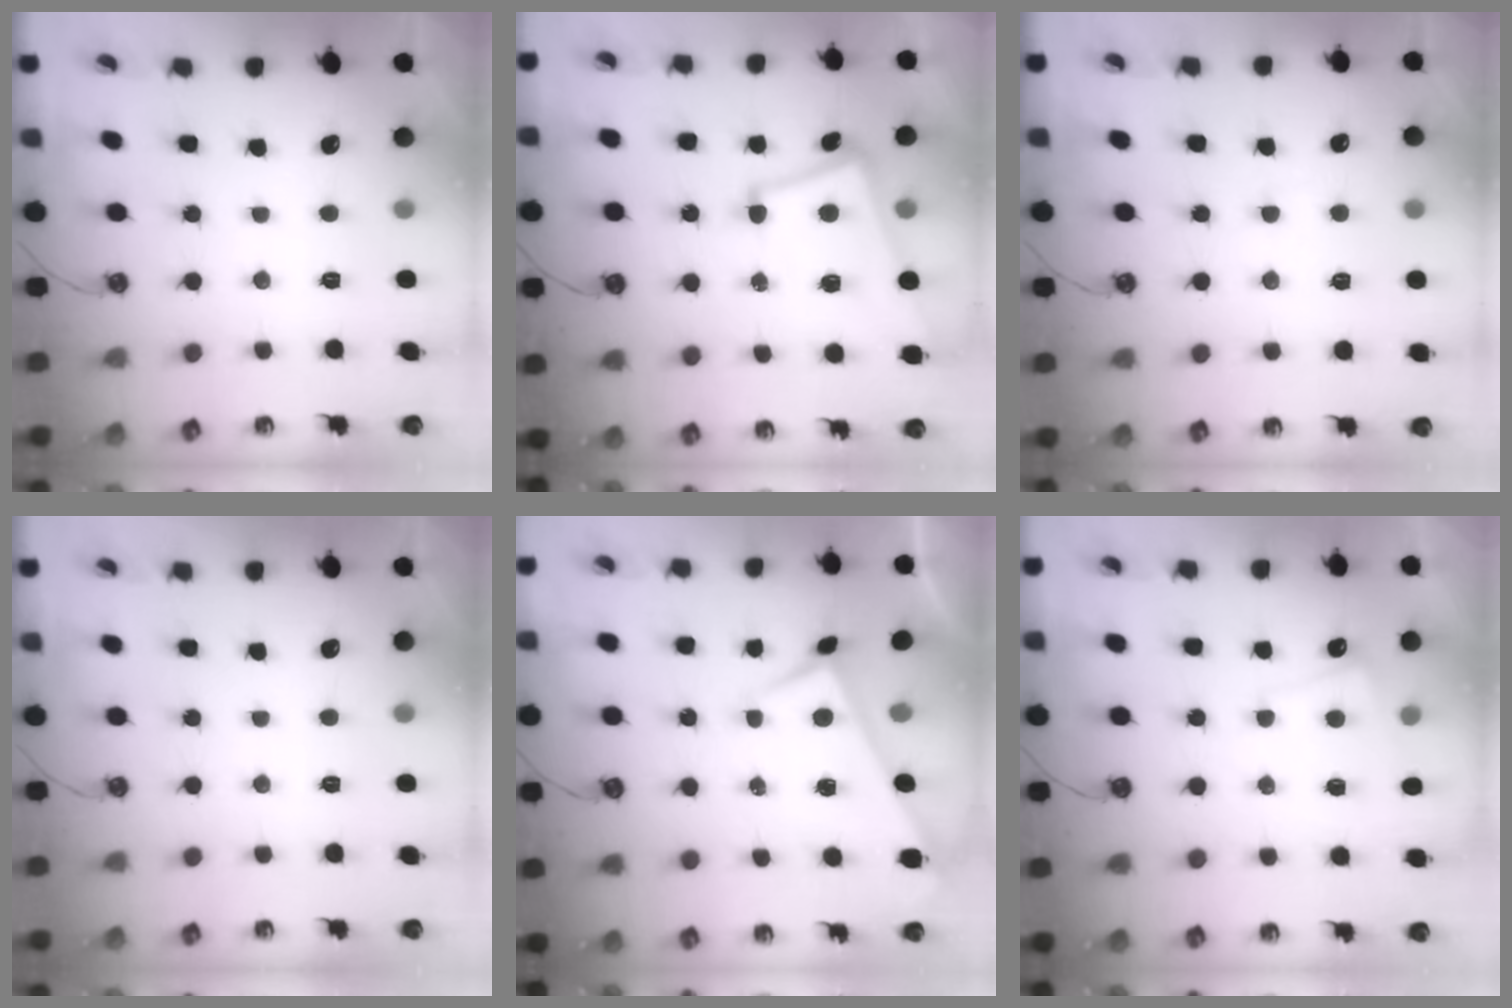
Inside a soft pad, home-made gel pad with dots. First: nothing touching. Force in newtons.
{"total": 6.5, "press": 6.2, "slide": 2.0}
{"total": 2.1, "press": 2.1, "slide": 0.6}
{"total": 0.0}
{"total": 0.0}
{"total": 3.5, "press": 3.5, "slide": 0.4}